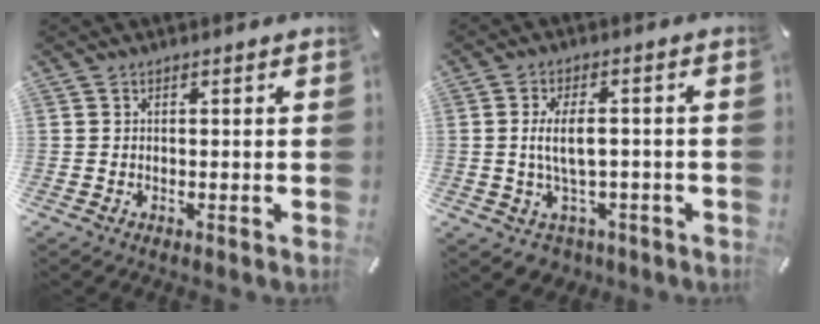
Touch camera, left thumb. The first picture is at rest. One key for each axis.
{"total": 8.6, "fx": -0.5, "fy": 5.4, "fz": 6.7, "tx": -0.116, "ty": 0.009, "tz": -0.009}